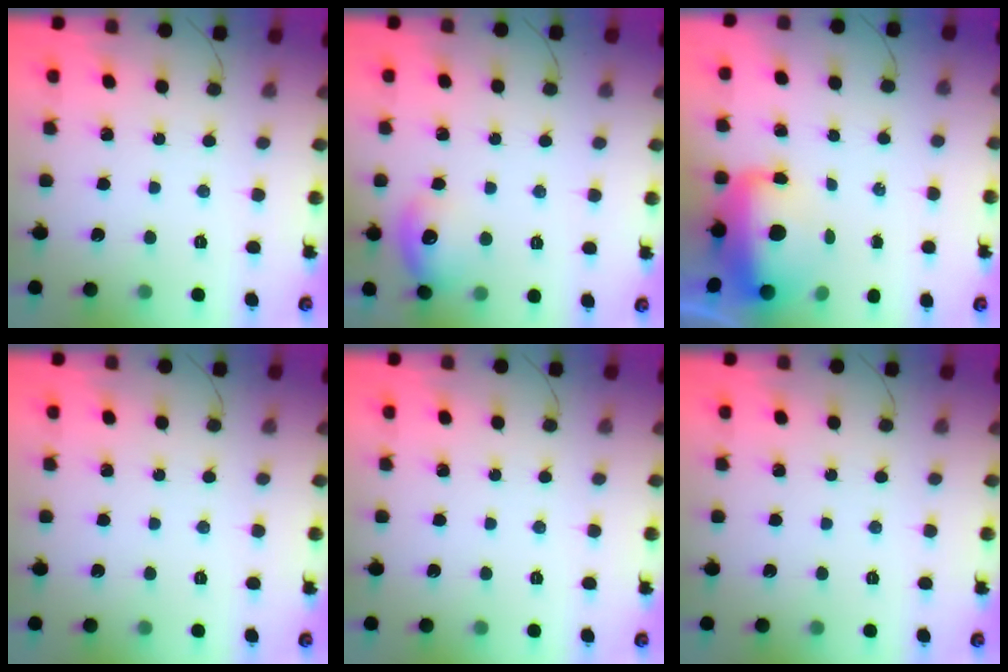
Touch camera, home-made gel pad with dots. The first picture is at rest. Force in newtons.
{"total": 11.0, "press": 10.9, "slide": 0.9}
{"total": 10.6, "press": 10.3, "slide": 2.6}
{"total": 0.0}
{"total": 0.0}
{"total": 0.0}